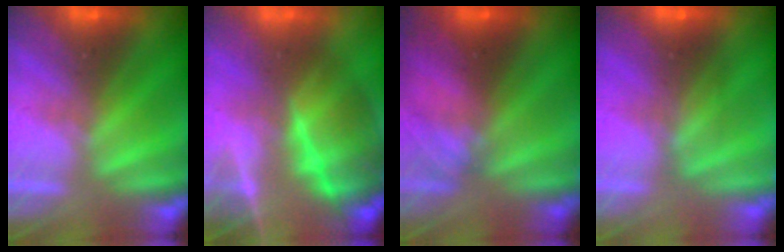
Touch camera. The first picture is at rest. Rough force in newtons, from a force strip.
{"total": 7.0}
{"total": 2.2}
{"total": 2.7}